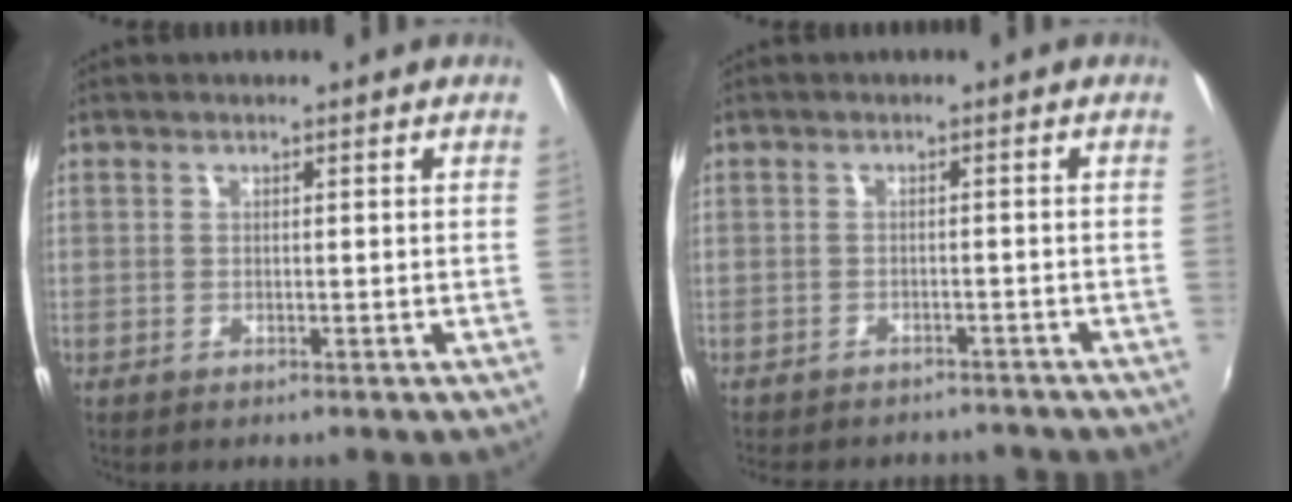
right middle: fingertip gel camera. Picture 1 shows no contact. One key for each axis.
{"total": 8.1, "fx": -7.2, "fy": 2.8, "fz": 2.4, "tx": -0.061, "ty": -0.012, "tz": -0.097}